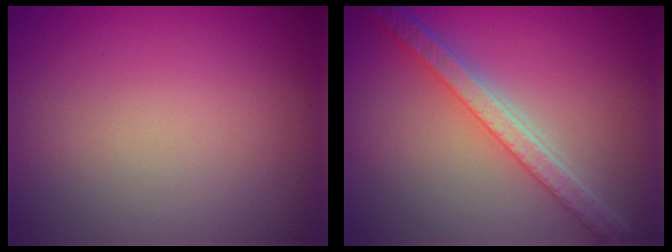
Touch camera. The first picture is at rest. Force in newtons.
{"total": 5.6, "press": 4.3, "slide": 3.6}